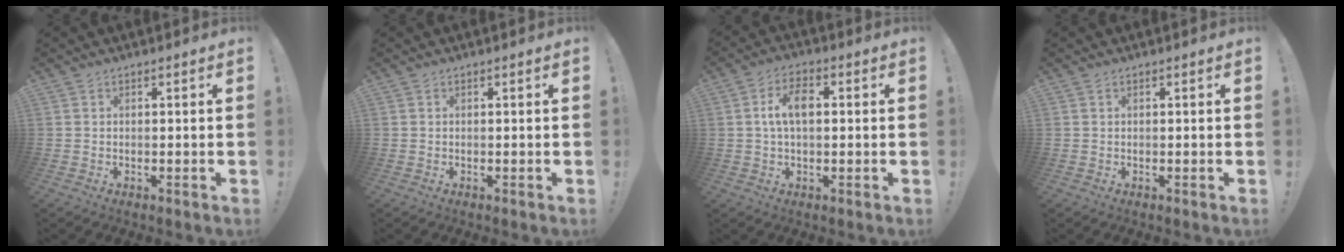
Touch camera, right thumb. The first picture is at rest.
{"total": 0.0}
{"total": 7.2, "force": [1.0, 3.8, 6.1], "torque": [-0.102, 0.012, 0.017]}
{"total": 0.0}